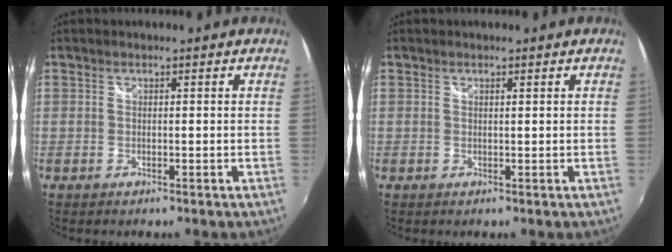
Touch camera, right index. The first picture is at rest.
{"total": 0.0}